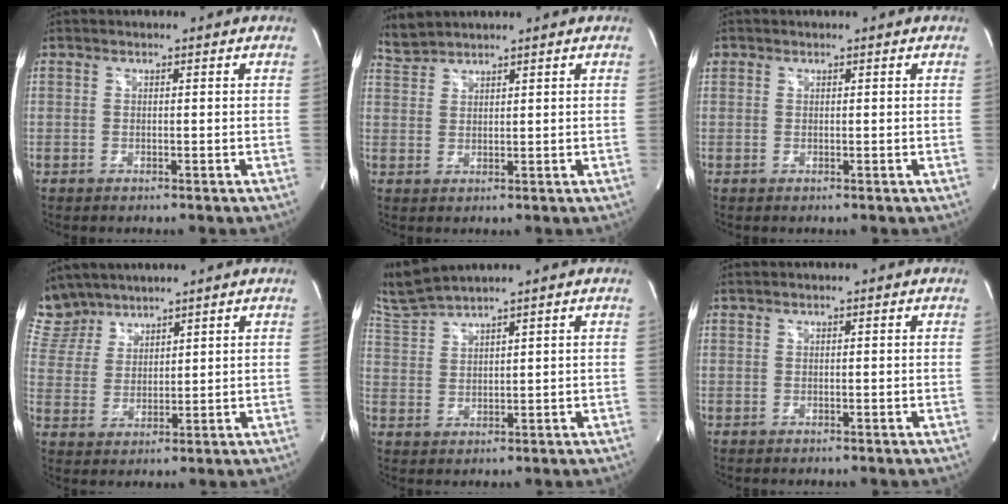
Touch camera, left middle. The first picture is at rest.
{"total": 3.6, "force": [3.6, -0.4, -0.1], "torque": [-0.014, 0.015, 0.081]}
{"total": 1.1, "force": [0.5, 1.0, 0.2], "torque": [0.004, 0.011, 0.009]}
{"total": 7.6, "force": [7.0, 2.8, 0.4], "torque": [-0.017, 0.014, 0.154]}
{"total": 6.1, "force": [5.8, -1.3, 1.6], "torque": [-0.053, 0.005, 0.126]}
{"total": 0.6, "force": [0.5, 0.0, 0.3], "torque": [-0.014, 0.017, 0.016]}